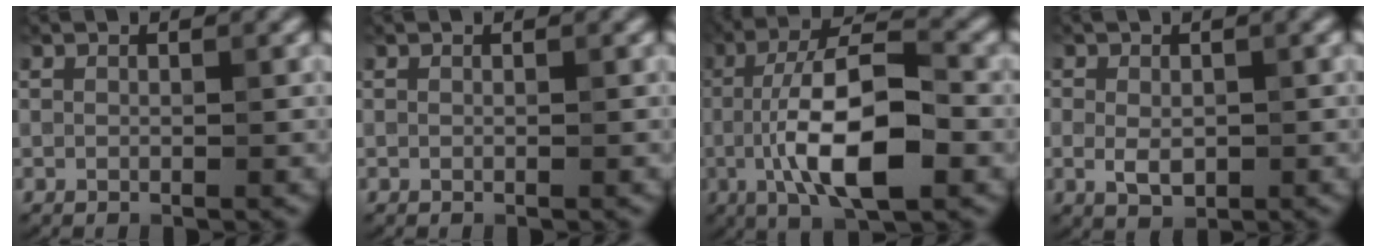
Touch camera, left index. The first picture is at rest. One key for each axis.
{"total": 0.5, "fx": -0.2, "fy": -0.2, "fz": -0.5, "tx": 0.009, "ty": -0.001, "tz": -0.004}
{"total": 9.4, "fx": -2.4, "fy": 3.1, "fz": 8.5, "tx": -0.148, "ty": 0.006, "tz": -0.048}
{"total": 1.8, "fx": -0.7, "fy": 1.3, "fz": 1.1, "tx": -0.017, "ty": -0.004, "tz": -0.010}